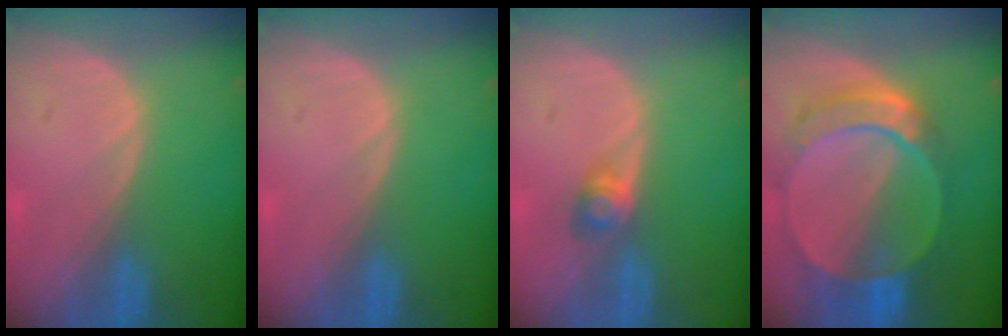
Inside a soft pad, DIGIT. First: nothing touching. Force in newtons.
{"total": 0.0}
{"total": 2.8, "press": 2.5, "slide": 1.2}
{"total": 9.8, "press": 8.4, "slide": 5.2}